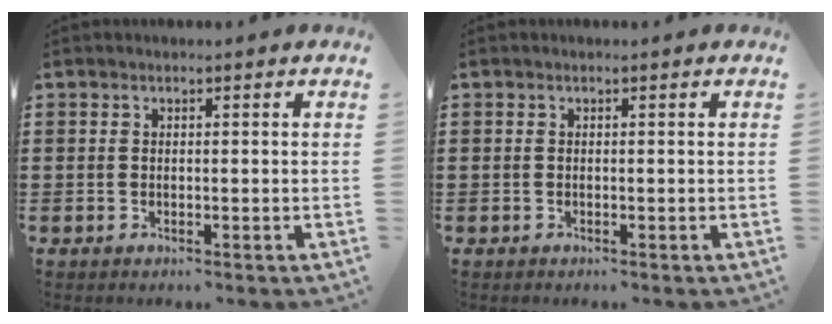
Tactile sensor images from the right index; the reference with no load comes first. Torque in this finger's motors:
{"motor_torque": [0.14, 0.26, 0.04, 0.01]}